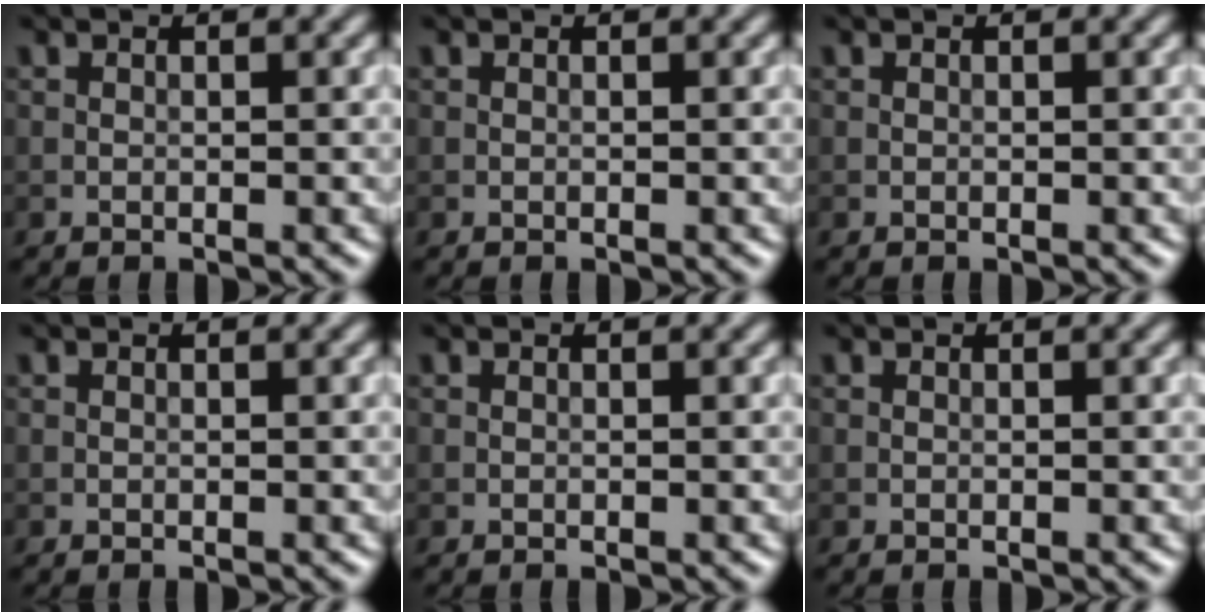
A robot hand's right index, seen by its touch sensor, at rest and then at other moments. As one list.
[{"total": 0.0}, {"total": 0.0}, {"total": 0.0}, {"total": 0.0}, {"total": 0.0}]